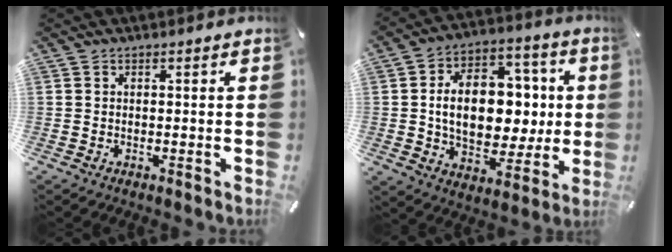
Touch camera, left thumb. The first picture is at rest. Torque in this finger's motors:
{"motor_torque": [2.53, 2.48, 1.67, -0.04, 0.48]}